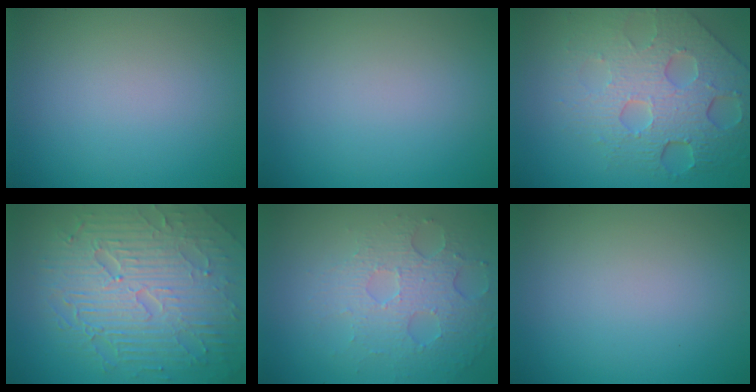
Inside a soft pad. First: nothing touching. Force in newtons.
{"total": 0.0}
{"total": 7.9, "press": 5.5, "slide": 5.7}
{"total": 9.7, "press": 6.2, "slide": 7.4}
{"total": 4.9, "press": 3.4, "slide": 3.5}
{"total": 0.0}